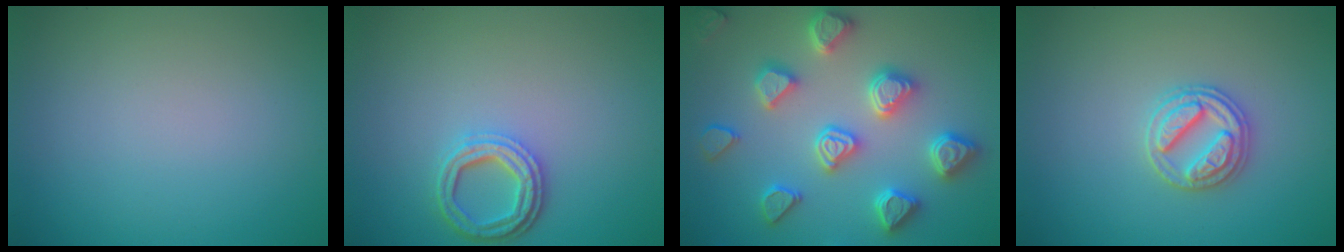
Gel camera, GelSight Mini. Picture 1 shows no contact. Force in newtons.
{"total": 3.3, "press": 2.7, "slide": 1.9}
{"total": 5.4, "press": 5.3, "slide": 1.2}
{"total": 2.9, "press": 2.8, "slide": 0.4}